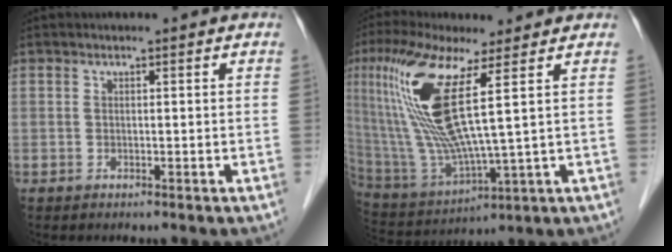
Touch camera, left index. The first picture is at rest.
{"total": 14.6, "force": [4.7, 1.1, 13.7], "torque": [-0.313, -0.007, 0.095]}